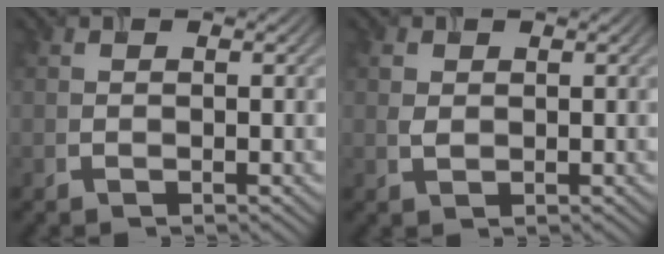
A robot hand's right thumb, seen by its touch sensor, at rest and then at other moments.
{"total": 1.3, "force": [0.4, 1.0, 0.7], "torque": [-0.019, 0.000, 0.010]}